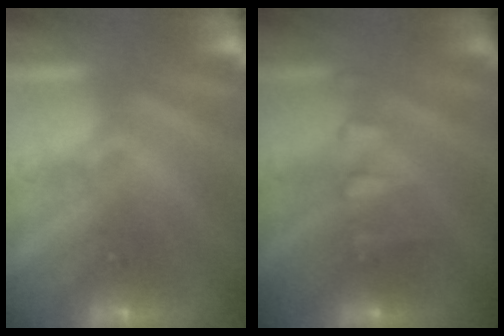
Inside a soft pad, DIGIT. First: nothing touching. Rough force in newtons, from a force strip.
{"total": 2.4}